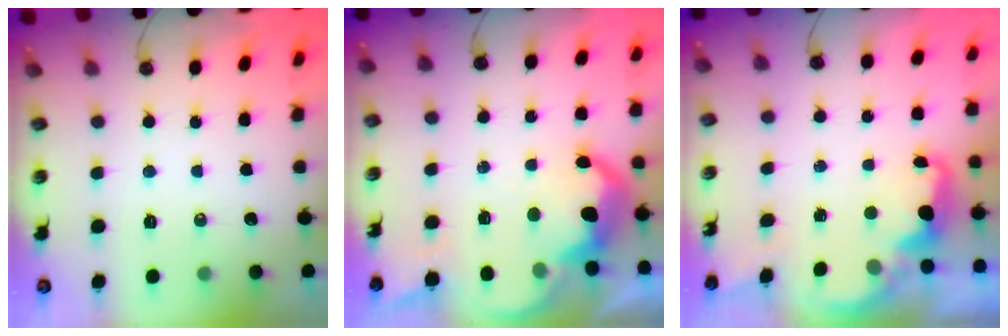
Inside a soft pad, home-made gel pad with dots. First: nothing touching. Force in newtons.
{"total": 11.3, "press": 11.2, "slide": 1.0}
{"total": 2.1, "press": 2.0, "slide": 0.6}